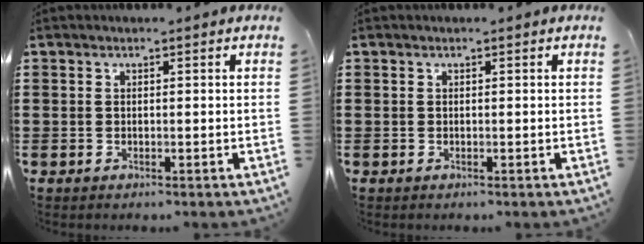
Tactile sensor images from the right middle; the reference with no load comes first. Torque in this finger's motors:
{"motor_torque": [0.00, 0.00, -0.01, 0.00]}